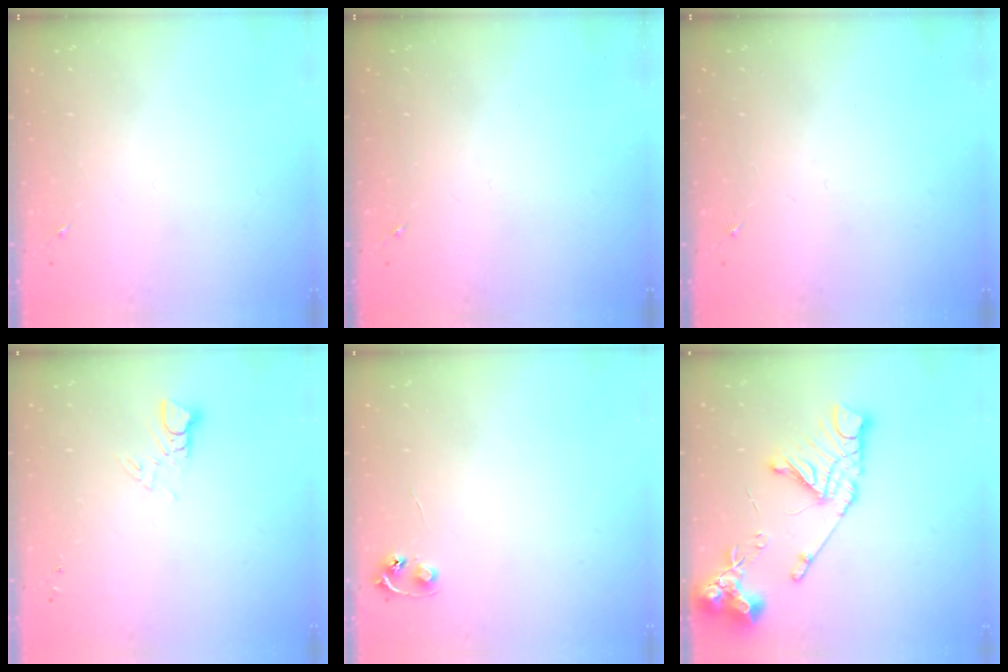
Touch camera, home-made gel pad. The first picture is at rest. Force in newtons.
{"total": 0.0}
{"total": 0.0}
{"total": 2.9, "press": 2.9, "slide": 0.2}
{"total": 4.8, "press": 4.7, "slide": 0.5}
{"total": 16.4, "press": 16.3, "slide": 1.9}